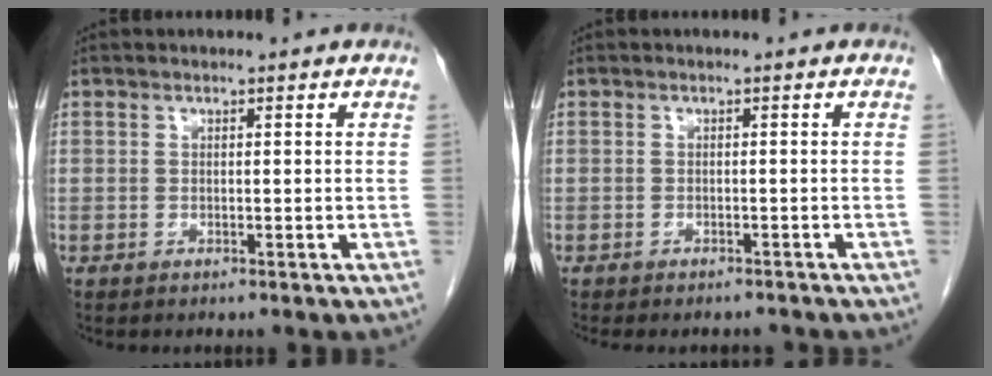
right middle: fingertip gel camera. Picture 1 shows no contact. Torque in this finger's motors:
{"motor_torque": [0.17, -0.16, 0.03, 0.03]}